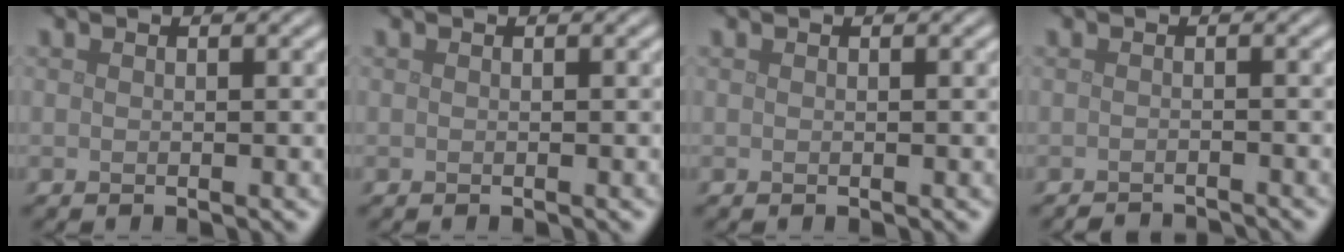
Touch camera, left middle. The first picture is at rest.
{"total": 0.0}
{"total": 0.0}
{"total": 2.1, "force": [-2.0, 0.3, 0.5], "torque": [0.002, -0.004, -0.032]}